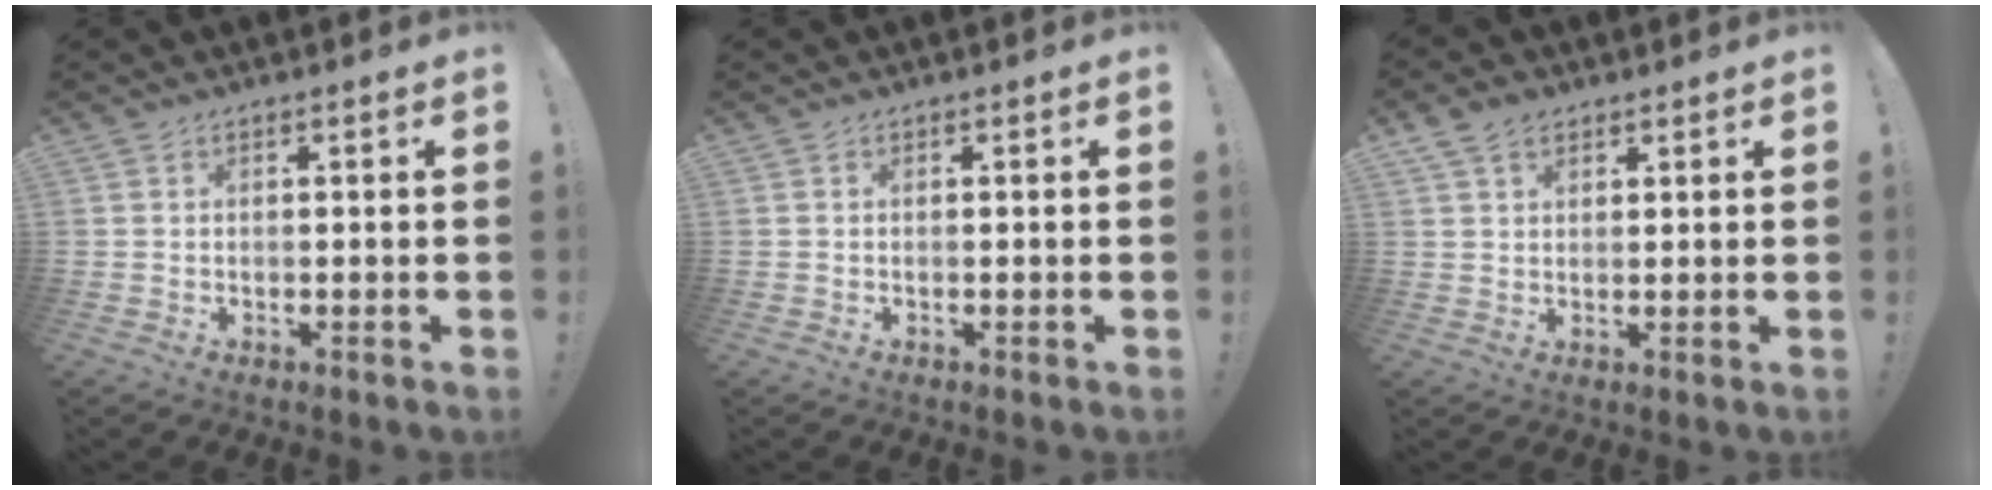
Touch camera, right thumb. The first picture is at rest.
{"total": 0.0}
{"total": 5.1, "force": [3.0, 3.6, 2.0], "torque": [-0.034, -0.006, 0.058]}